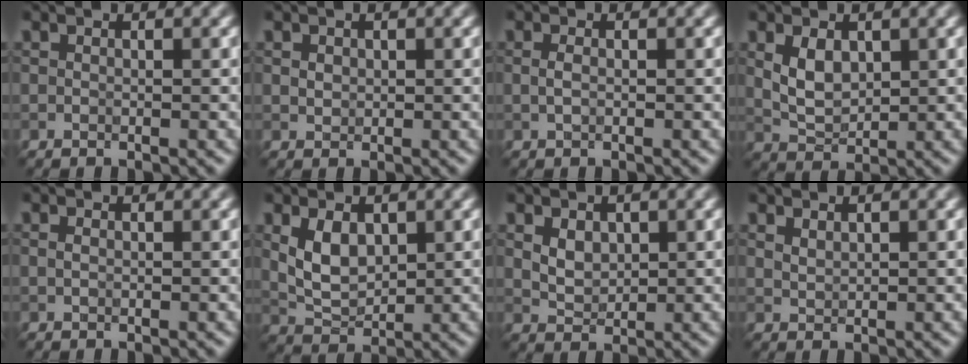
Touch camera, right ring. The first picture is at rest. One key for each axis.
{"total": 1.0, "fx": 0.3, "fy": 0.8, "fz": 0.4, "tx": -0.008, "ty": -0.001, "tz": 0.006}
{"total": 0.9, "fx": -0.1, "fy": 0.5, "fz": 0.8, "tx": -0.022, "ty": -0.001, "tz": -0.003}
{"total": 3.1, "fx": 0.8, "fy": 2.0, "fz": 2.3, "tx": -0.051, "ty": -0.002, "tz": 0.020}
{"total": 0.7, "fx": 0.2, "fy": 0.4, "fz": 0.5, "tx": -0.013, "ty": 0.002, "tz": 0.003}
{"total": 3.7, "fx": 1.0, "fy": 2.3, "fz": 2.7, "tx": -0.060, "ty": -0.003, "tz": 0.025}
{"total": 2.2, "fx": 0.7, "fy": 1.6, "fz": 1.4, "tx": -0.028, "ty": -0.003, "tz": 0.017}
{"total": 1.1, "fx": 0.8, "fy": 0.4, "fz": 0.5, "tx": -0.015, "ty": 0.000, "tz": 0.020}